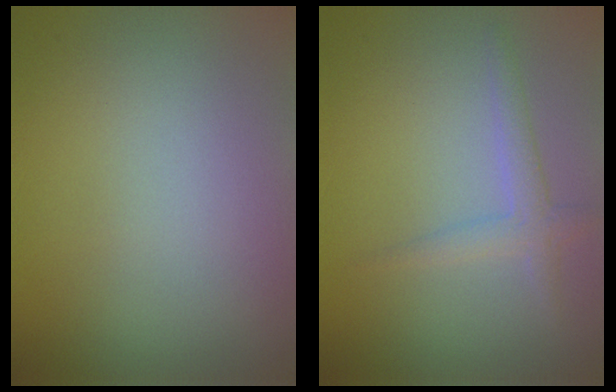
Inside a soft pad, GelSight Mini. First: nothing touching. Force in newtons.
{"total": 2.0, "press": 2.0, "slide": 0.1}